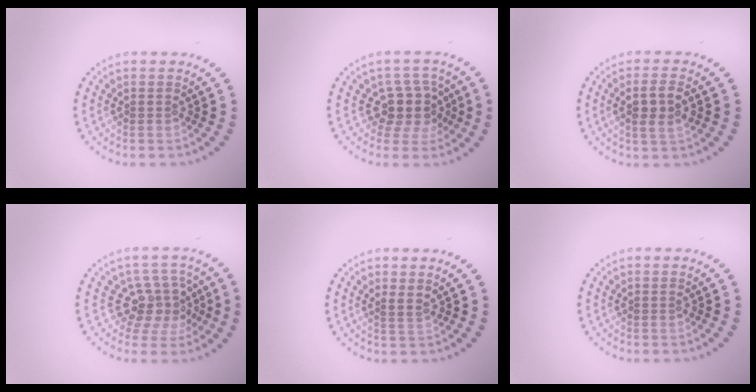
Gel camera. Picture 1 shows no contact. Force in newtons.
{"total": 3.6, "press": 2.9, "slide": 2.1}
{"total": 2.7, "press": 2.6, "slide": 0.8}
{"total": 3.7, "press": 2.7, "slide": 2.6}
{"total": 1.0, "press": 0.6, "slide": 0.8}
{"total": 0.0}